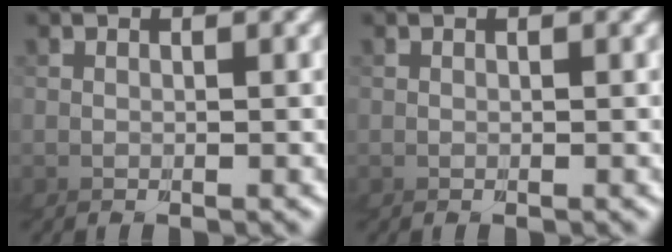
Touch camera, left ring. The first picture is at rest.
{"total": 0.0}